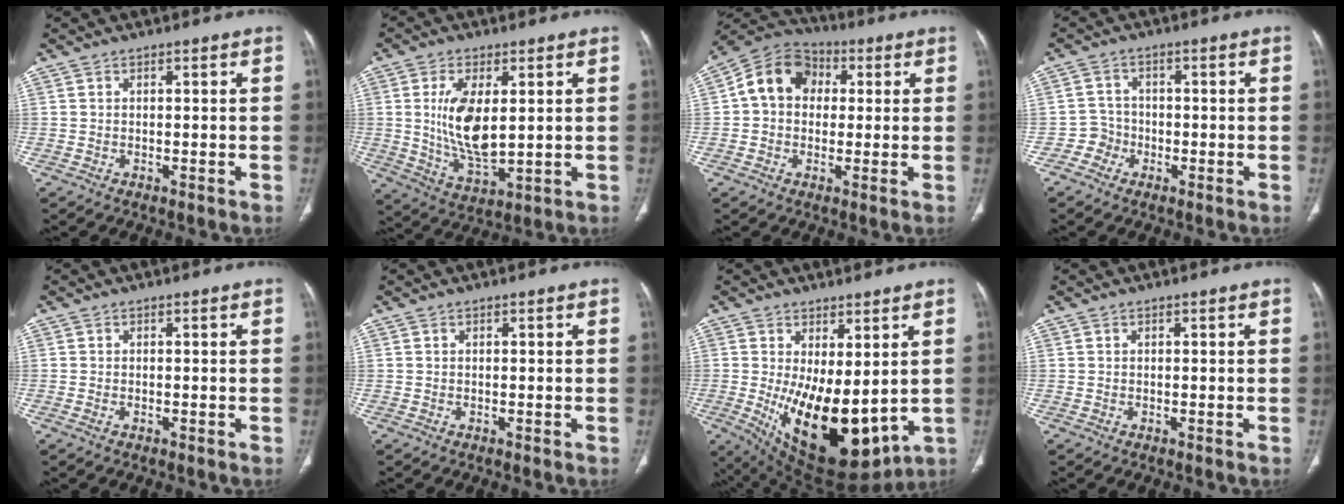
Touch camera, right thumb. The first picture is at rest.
{"total": 11.7, "force": [1.7, 5.6, 10.1], "torque": [-0.189, -0.022, 0.043]}
{"total": 11.5, "force": [1.7, 9.3, 6.4], "torque": [-0.093, 0.024, 0.014]}
{"total": 3.2, "force": [-1.7, 2.8, -0.2], "torque": [0.021, 0.013, -0.041]}
{"total": 0.7, "force": [-0.3, 0.4, 0.5], "torque": [-0.015, 0.005, -0.002]}
{"total": 0.0}
{"total": 18.7, "force": [-0.8, 8.9, 16.5], "torque": [-0.257, -0.037, 0.022]}
{"total": 0.0}